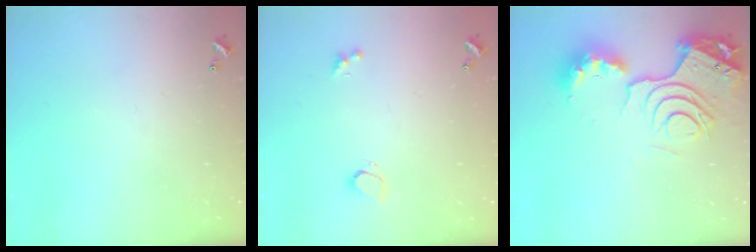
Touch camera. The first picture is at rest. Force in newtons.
{"total": 2.6, "press": 2.3, "slide": 1.3}
{"total": 14.9, "press": 14.8, "slide": 1.3}